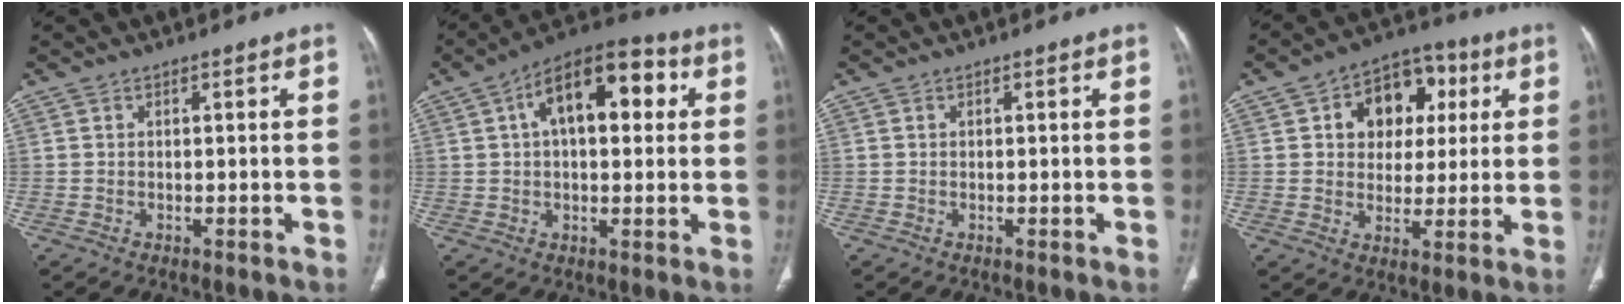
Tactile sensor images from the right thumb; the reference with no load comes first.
{"total": 15.6, "force": [4.2, 7.9, 12.7], "torque": [-0.170, 0.029, 0.058]}
{"total": 0.0}
{"total": 12.9, "force": [3.8, 9.6, 7.7], "torque": [-0.059, 0.008, 0.053]}